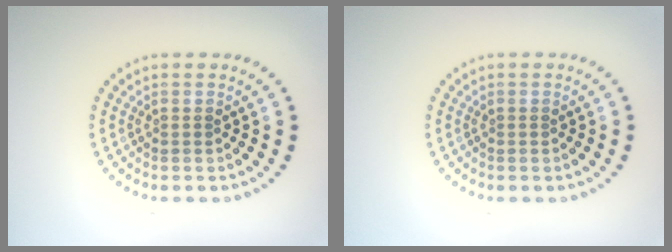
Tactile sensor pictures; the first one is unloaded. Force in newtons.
{"total": 0.0}